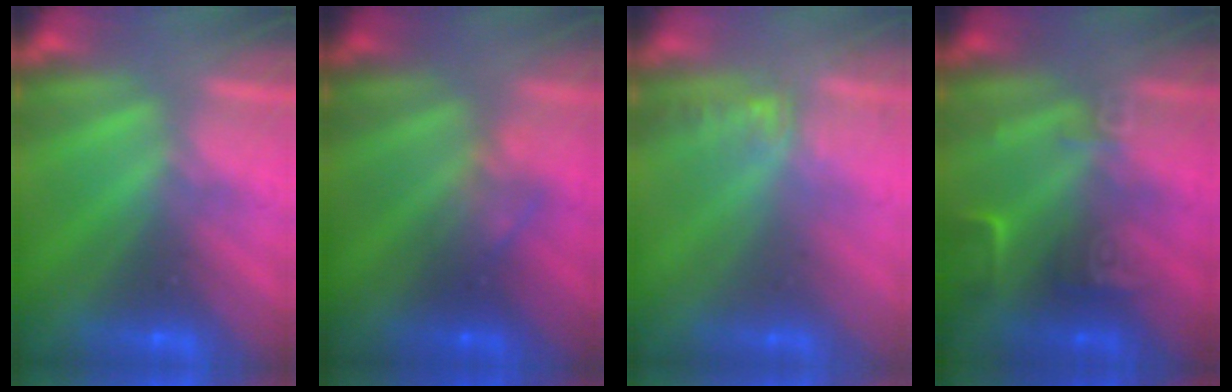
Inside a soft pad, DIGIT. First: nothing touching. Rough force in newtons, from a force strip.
{"total": 2.3}
{"total": 1.2}
{"total": 2.6}